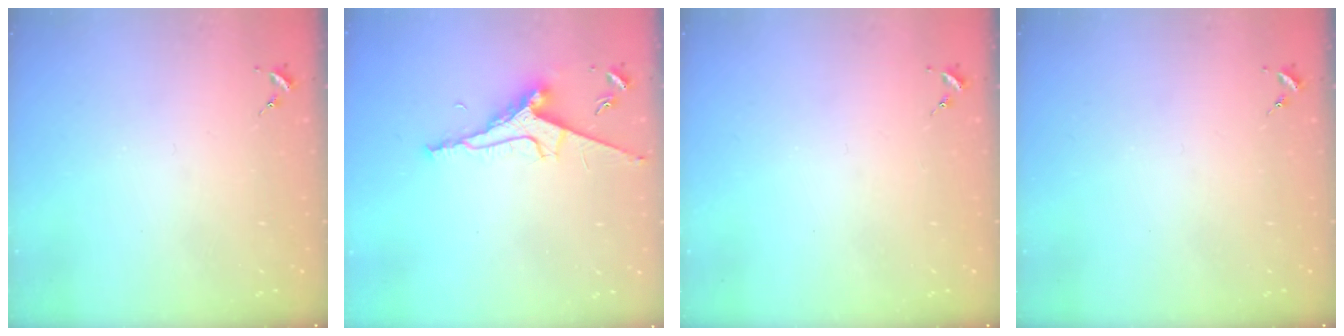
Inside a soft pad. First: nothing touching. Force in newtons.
{"total": 9.0, "press": 9.0, "slide": 1.2}
{"total": 0.0}
{"total": 0.0}